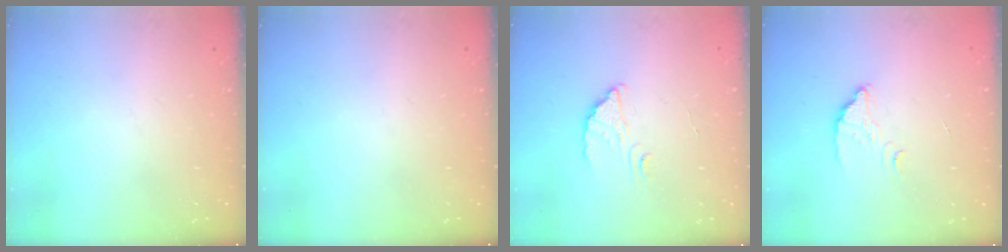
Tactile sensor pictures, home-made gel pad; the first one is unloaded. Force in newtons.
{"total": 0.0}
{"total": 2.4, "press": 2.4, "slide": 0.1}
{"total": 2.9, "press": 2.9, "slide": 0.3}